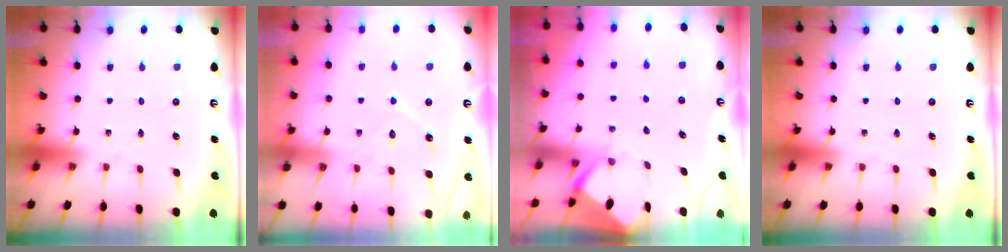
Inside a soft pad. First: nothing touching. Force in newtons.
{"total": 8.5, "press": 8.4, "slide": 0.7}
{"total": 3.8, "press": 3.8, "slide": 0.3}
{"total": 0.0}